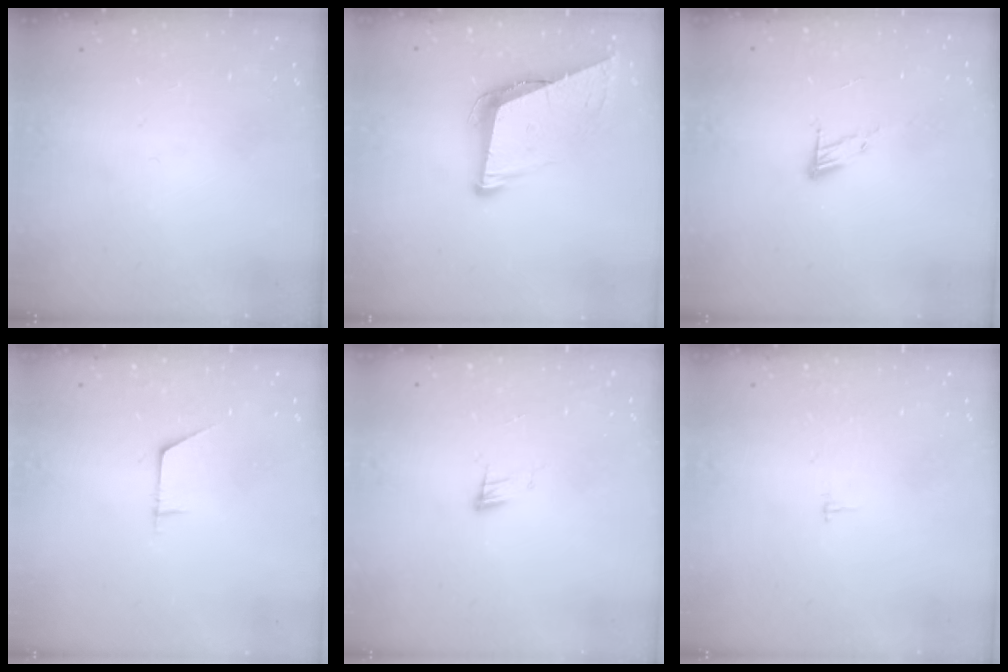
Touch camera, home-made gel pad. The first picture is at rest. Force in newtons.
{"total": 9.2, "press": 8.8, "slide": 2.7}
{"total": 5.9, "press": 5.9, "slide": 0.6}
{"total": 4.8, "press": 4.7, "slide": 0.4}
{"total": 5.1, "press": 5.1, "slide": 0.5}
{"total": 1.8, "press": 1.8, "slide": 0.1}